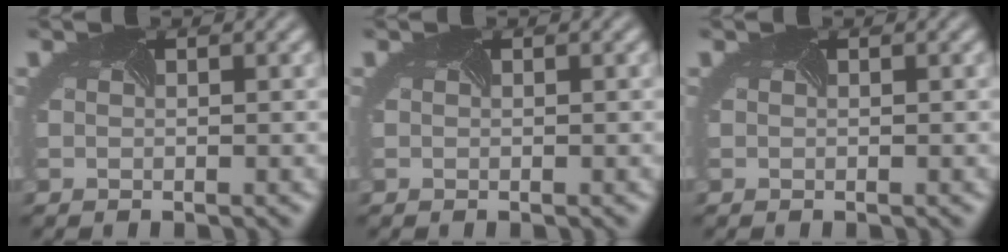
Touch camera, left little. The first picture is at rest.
{"total": 0.0}
{"total": 0.0}